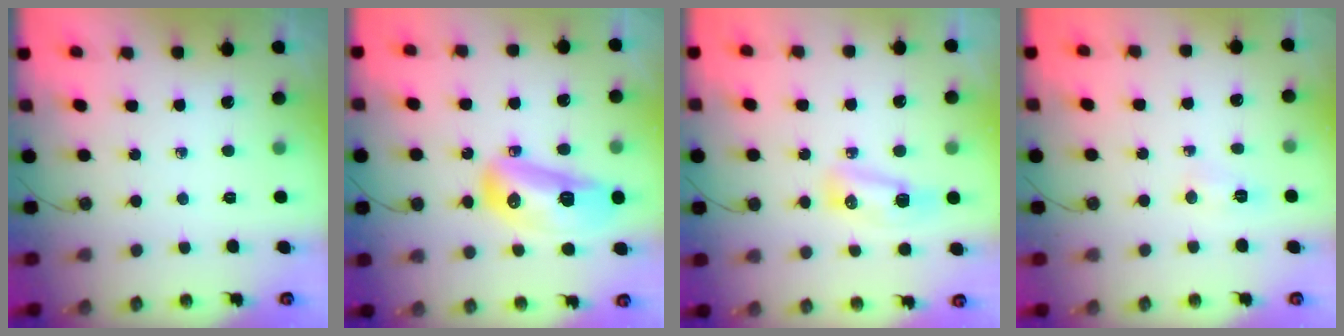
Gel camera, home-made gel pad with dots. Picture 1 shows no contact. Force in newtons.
{"total": 14.2, "press": 14.2, "slide": 1.5}
{"total": 7.9, "press": 7.7, "slide": 1.8}
{"total": 4.5, "press": 4.5, "slide": 0.7}